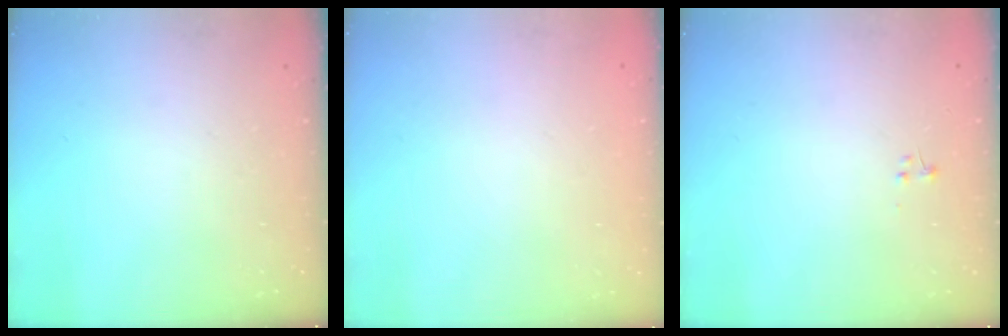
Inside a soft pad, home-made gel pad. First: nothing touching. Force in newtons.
{"total": 1.9, "press": 1.9, "slide": 0.2}
{"total": 0.6, "press": 0.6, "slide": 0.3}